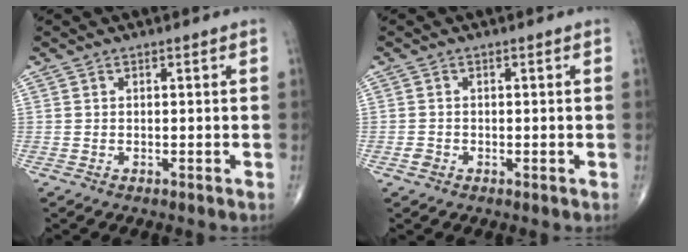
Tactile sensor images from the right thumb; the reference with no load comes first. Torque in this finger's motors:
{"motor_torque": [0.41, 0.12, -0.03, -0.18, 0.01]}